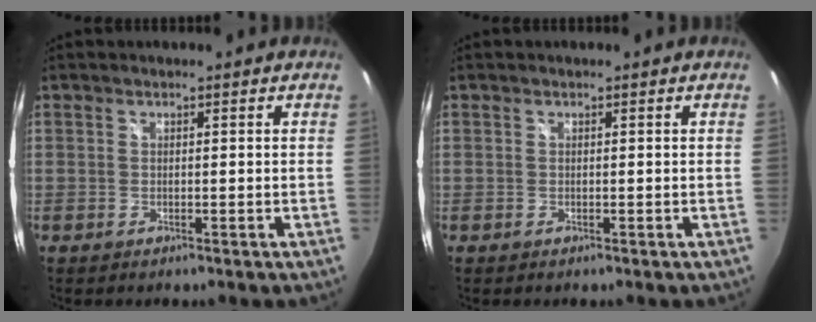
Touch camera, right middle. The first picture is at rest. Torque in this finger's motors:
{"motor_torque": [0.00, 0.00, 0.00, 0.00]}